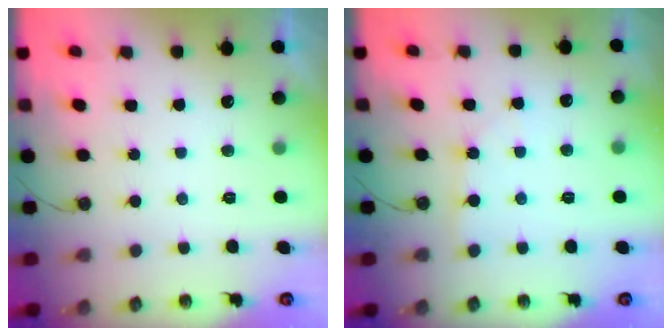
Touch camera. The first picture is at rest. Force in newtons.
{"total": 2.2, "press": 2.2, "slide": 0.2}